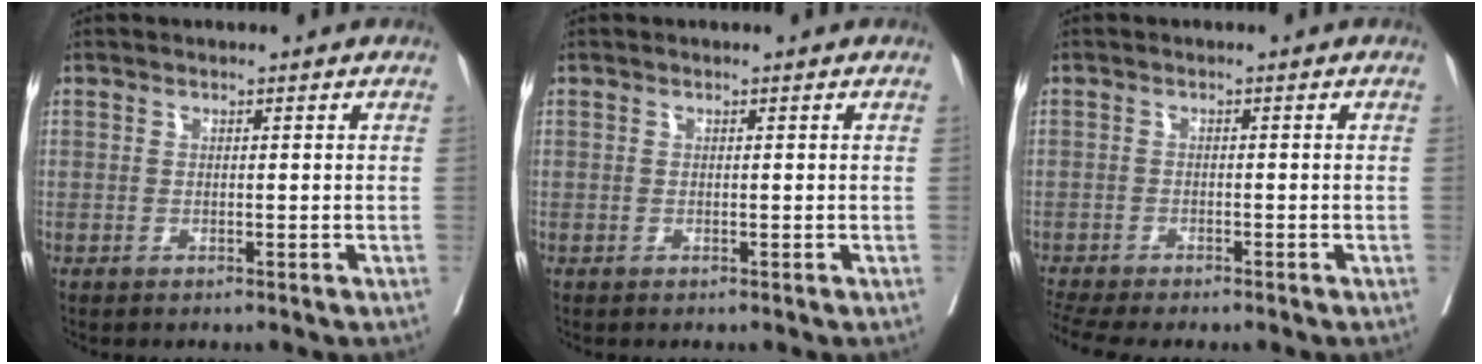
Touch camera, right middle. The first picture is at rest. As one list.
[{"total": 0.0}, {"total": 6.5, "force": [-5.6, 0.8, 3.3], "torque": [-0.057, -0.004, -0.091]}]